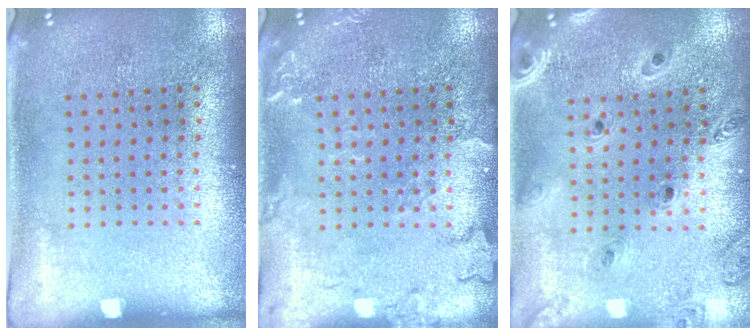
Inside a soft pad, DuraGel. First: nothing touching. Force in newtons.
{"total": 2.5, "press": 2.5, "slide": 0.4}
{"total": 1.4, "press": 1.4, "slide": 0.1}